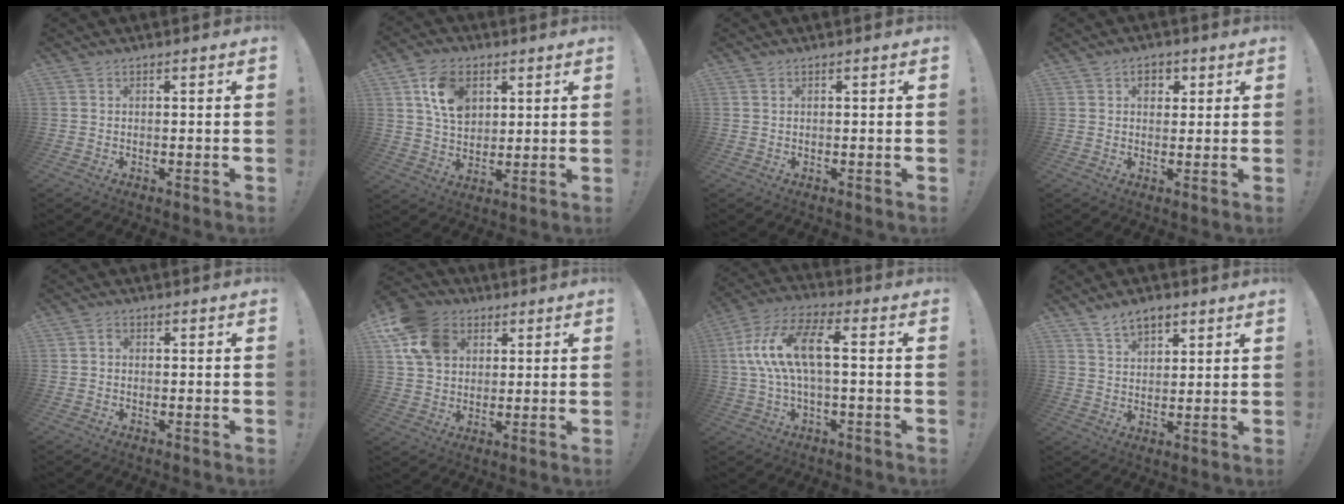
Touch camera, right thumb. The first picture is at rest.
{"total": 12.1, "force": [4.9, 8.8, 6.7], "torque": [-0.107, -0.006, 0.097]}
{"total": 0.0}
{"total": 4.1, "force": [1.9, 3.0, 2.1], "torque": [-0.011, -0.006, 0.026]}
{"total": 1.2, "force": [-0.5, 1.0, 0.5], "torque": [-0.009, 0.004, -0.010]}
{"total": 13.9, "force": [5.6, 10.7, 6.8], "torque": [-0.114, -0.018, 0.113]}
{"total": 14.3, "force": [1.5, 5.7, 13.1], "torque": [-0.255, 0.007, 0.022]}
{"total": 6.4, "force": [4.8, 3.1, 2.9], "torque": [-0.055, -0.019, 0.090]}